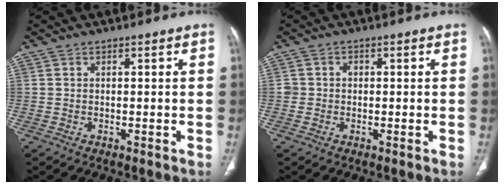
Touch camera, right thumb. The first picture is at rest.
{"total": 2.1, "force": [-0.1, 2.0, 0.5], "torque": [0.006, 0.009, -0.002]}